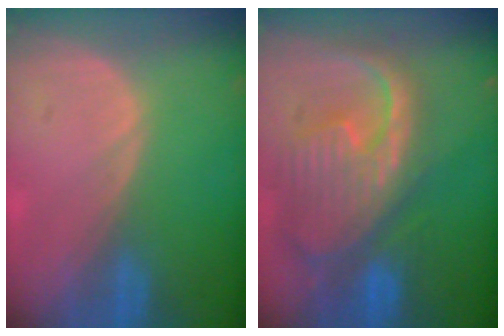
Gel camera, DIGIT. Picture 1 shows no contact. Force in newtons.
{"total": 12.5, "press": 10.7, "slide": 6.5}